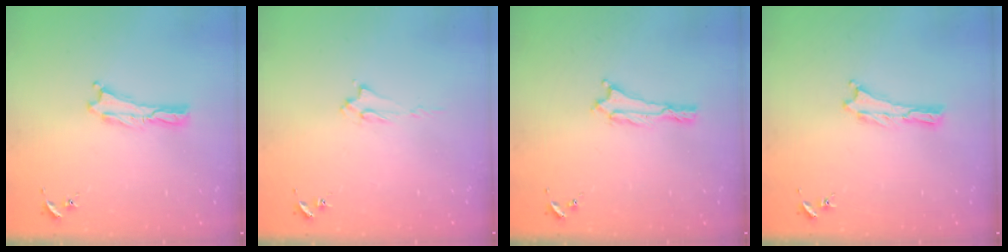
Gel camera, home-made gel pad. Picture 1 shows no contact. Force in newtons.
{"total": 1.9, "press": 1.8, "slide": 0.4}
{"total": 0.0}
{"total": 0.0}